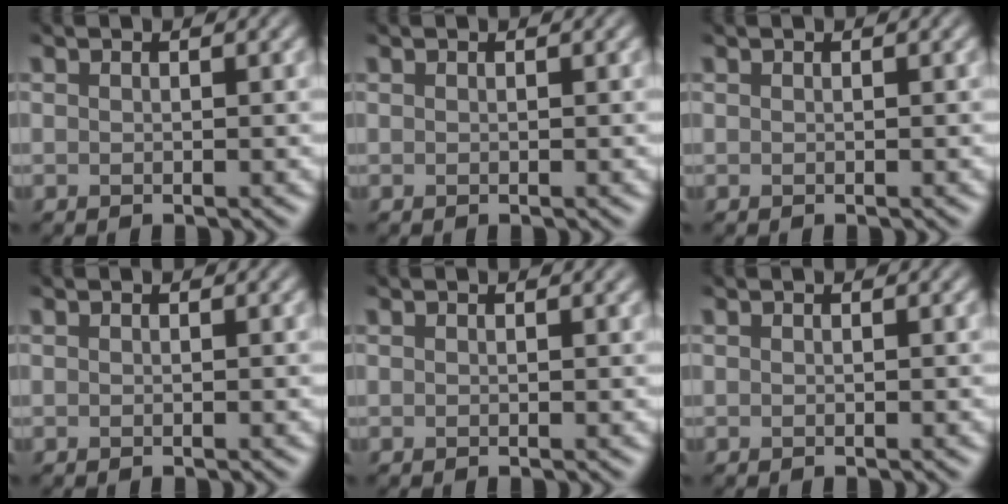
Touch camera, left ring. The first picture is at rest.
{"total": 0.0}
{"total": 0.0}
{"total": 0.0}
{"total": 1.1, "force": [0.7, 0.5, 0.7], "torque": [-0.002, 0.010, 0.001]}
{"total": 0.0}